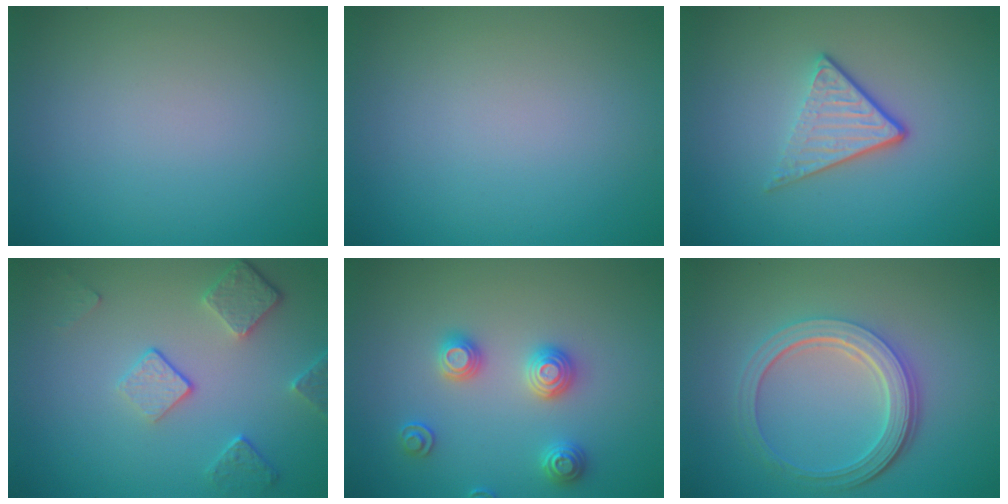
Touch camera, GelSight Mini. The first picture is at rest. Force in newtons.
{"total": 0.0}
{"total": 3.6, "press": 2.6, "slide": 2.5}
{"total": 3.9, "press": 3.1, "slide": 2.4}
{"total": 2.8, "press": 2.8, "slide": 0.2}
{"total": 5.2, "press": 3.9, "slide": 3.4}